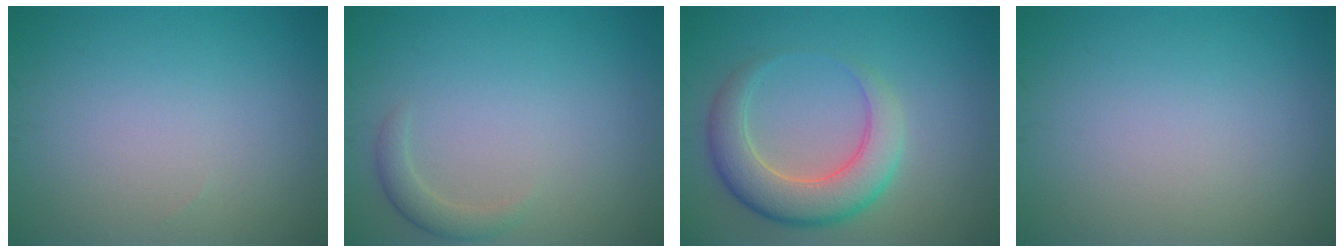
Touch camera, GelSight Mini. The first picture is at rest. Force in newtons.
{"total": 1.6, "press": 1.6, "slide": 0.1}
{"total": 5.7, "press": 5.7, "slide": 0.3}
{"total": 0.0}